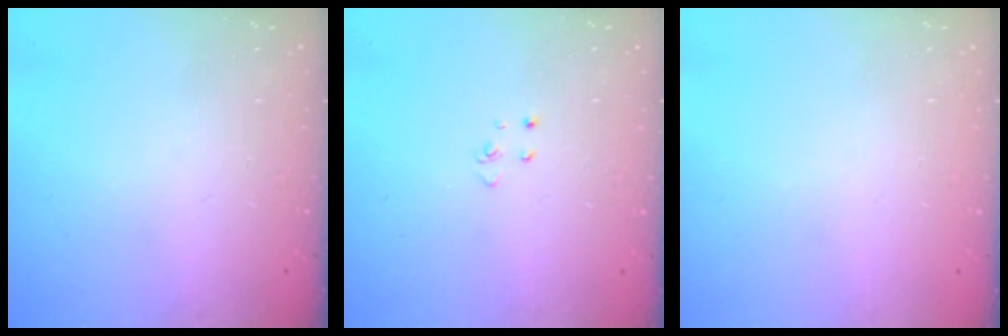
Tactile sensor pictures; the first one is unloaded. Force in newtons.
{"total": 2.8, "press": 2.8, "slide": 0.3}
{"total": 0.0}